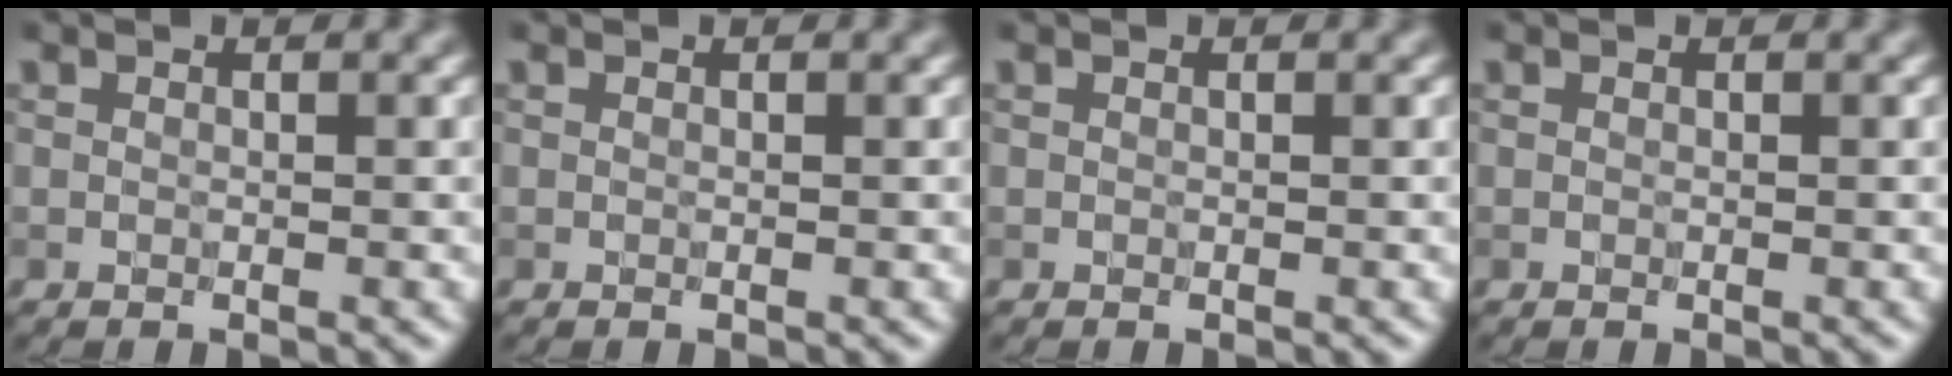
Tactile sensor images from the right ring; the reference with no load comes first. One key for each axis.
{"total": 0.0}
{"total": 0.0}
{"total": 0.0}